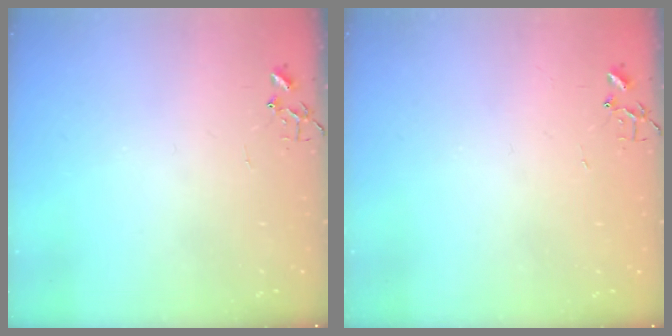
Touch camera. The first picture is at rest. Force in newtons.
{"total": 1.5, "press": 1.5, "slide": 0.3}